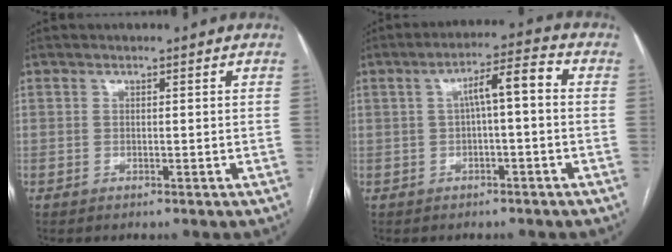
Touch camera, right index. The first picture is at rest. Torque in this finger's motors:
{"motor_torque": [0.54, -0.11, 0.32, 0.04]}